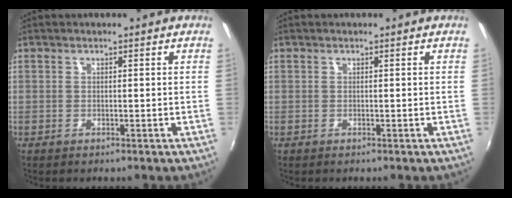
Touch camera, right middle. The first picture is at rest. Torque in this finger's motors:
{"motor_torque": [-0.19, -0.05, 0.01, -0.01]}